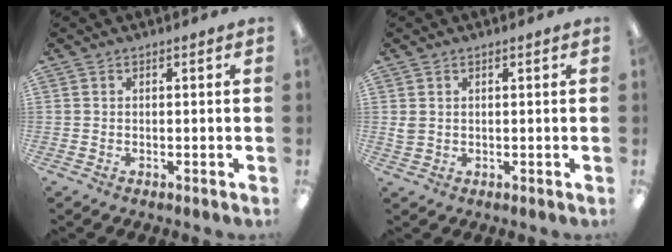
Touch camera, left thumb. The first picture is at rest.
{"total": 1.8, "force": [0.7, 1.2, 1.1], "torque": [-0.024, 0.004, 0.013]}